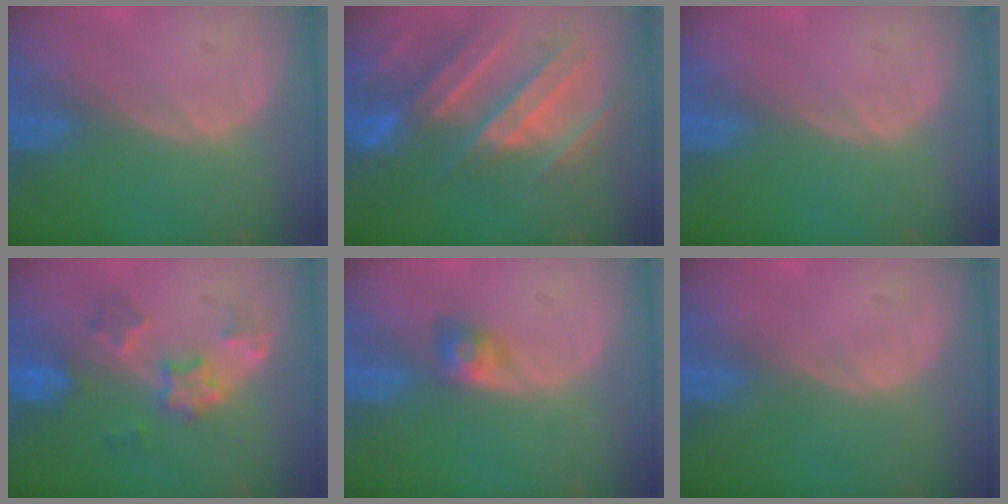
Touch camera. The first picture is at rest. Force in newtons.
{"total": 11.1, "press": 9.8, "slide": 5.1}
{"total": 0.0}
{"total": 5.8, "press": 5.8, "slide": 0.2}
{"total": 2.8, "press": 2.6, "slide": 1.0}
{"total": 0.0}